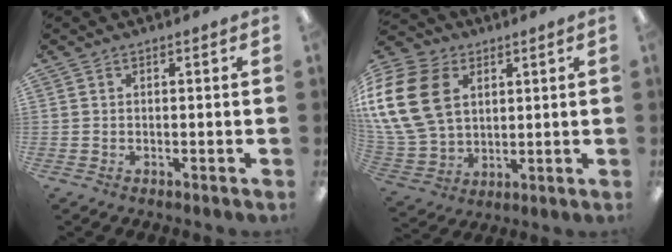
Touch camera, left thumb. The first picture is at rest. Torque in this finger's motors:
{"motor_torque": [-0.06, 1.06, 1.92, -0.85, 0.33]}